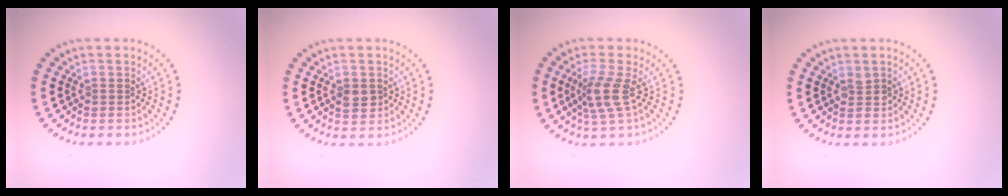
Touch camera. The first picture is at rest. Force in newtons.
{"total": 1.8, "press": 1.8, "slide": 0.1}
{"total": 2.9, "press": 2.2, "slide": 1.9}
{"total": 1.1, "press": 1.0, "slide": 0.2}